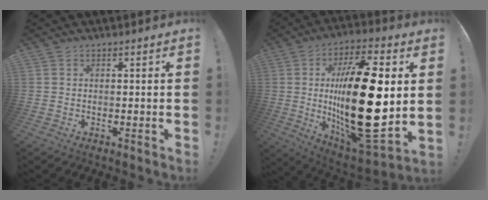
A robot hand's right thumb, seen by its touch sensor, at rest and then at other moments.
{"total": 31.5, "force": [2.1, 12.4, 28.9], "torque": [-0.518, -0.023, 0.037]}